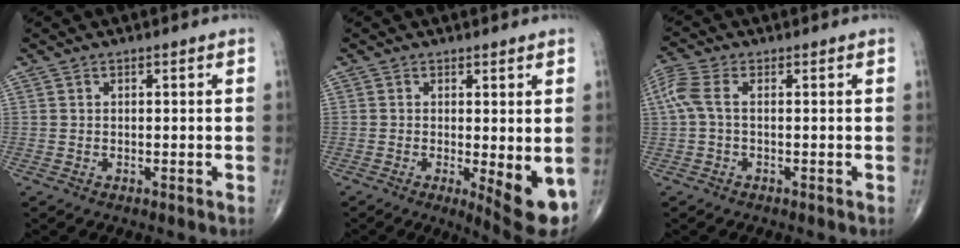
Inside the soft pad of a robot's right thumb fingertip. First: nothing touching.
{"total": 7.9, "force": [-1.6, 2.1, 7.4], "torque": [-0.096, -0.019, -0.017]}
{"total": 5.1, "force": [0.2, 2.3, 4.5], "torque": [-0.132, 0.020, -0.002]}